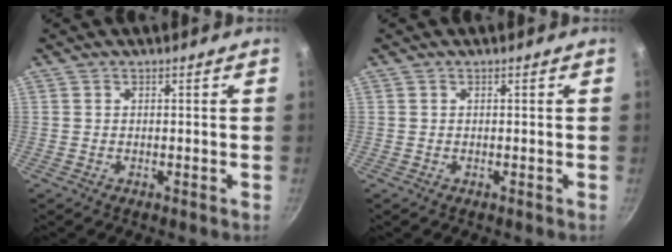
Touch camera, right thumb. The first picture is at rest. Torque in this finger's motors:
{"motor_torque": [-0.08, -0.01, 0.29, 0.12, 0.02]}